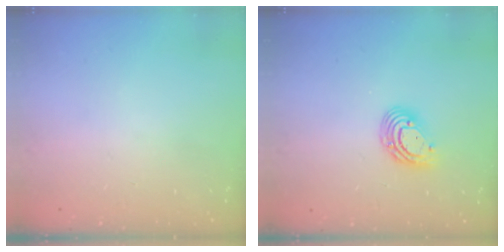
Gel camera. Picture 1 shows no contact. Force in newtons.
{"total": 9.2, "press": 9.0, "slide": 1.5}